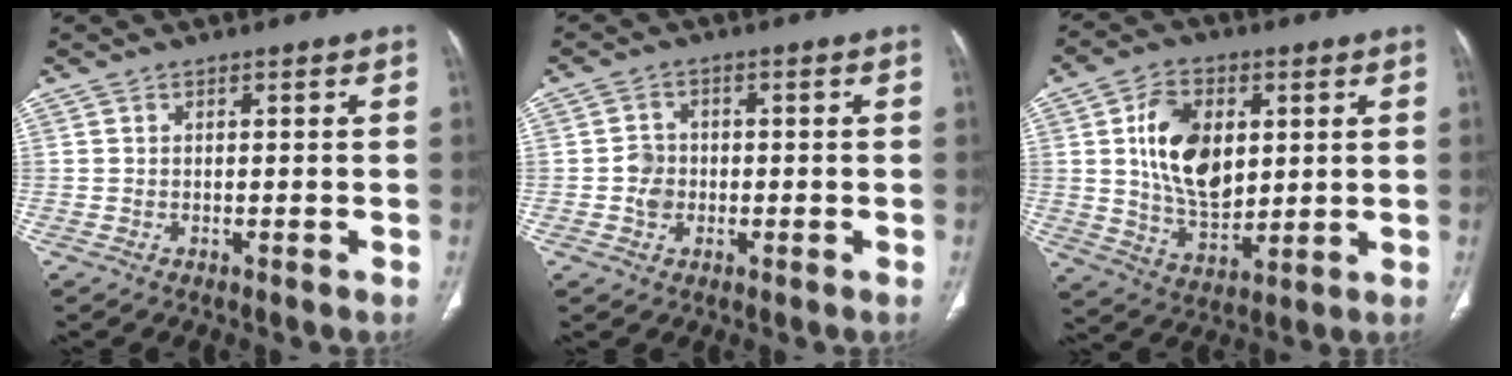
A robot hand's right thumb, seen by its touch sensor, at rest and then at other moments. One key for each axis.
{"total": 3.7, "fx": -0.7, "fy": 3.2, "fz": 1.7, "tx": -0.016, "ty": 0.006, "tz": -0.014}
{"total": 14.7, "fx": 3.1, "fy": 9.3, "fz": 10.9, "tx": -0.160, "ty": -0.017, "tz": 0.061}